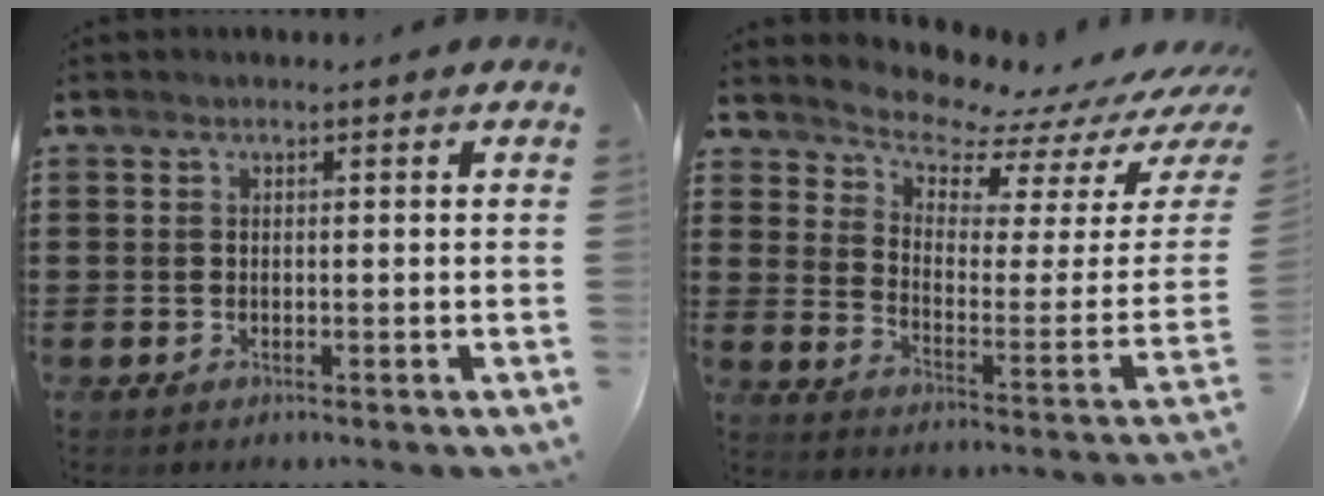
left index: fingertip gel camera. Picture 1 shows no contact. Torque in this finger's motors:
{"motor_torque": [2.14, 0.00, 0.27, 0.06]}